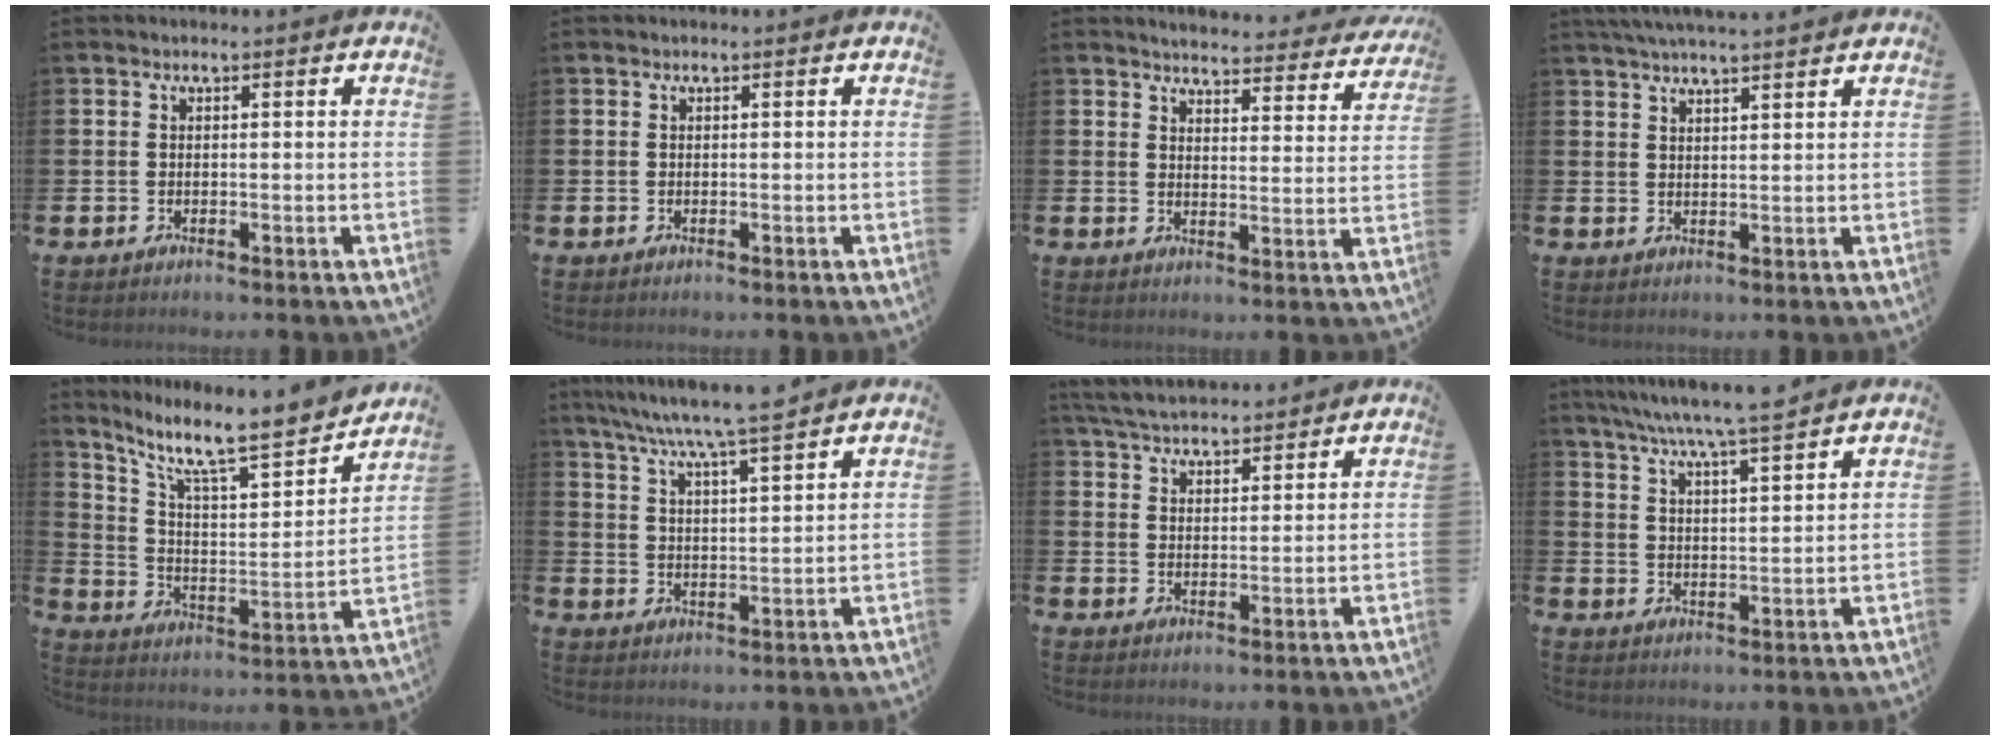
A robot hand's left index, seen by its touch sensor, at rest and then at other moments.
{"total": 0.0}
{"total": 4.0, "force": [3.9, 0.6, 0.2], "torque": [-0.014, -0.034, 0.064]}
{"total": 4.0, "force": [3.7, 0.0, 1.3], "torque": [-0.033, -0.007, 0.068]}
{"total": 11.0, "force": [9.4, 2.2, 5.2], "torque": [-0.132, -0.066, 0.156]}
{"total": 7.2, "force": [6.8, -0.1, 2.3], "torque": [-0.075, -0.037, 0.120]}
{"total": 5.0, "force": [4.9, 0.7, 0.6], "torque": [-0.034, -0.022, 0.090]}
{"total": 6.9, "force": [6.5, -0.2, 2.3], "torque": [-0.064, -0.037, 0.114]}